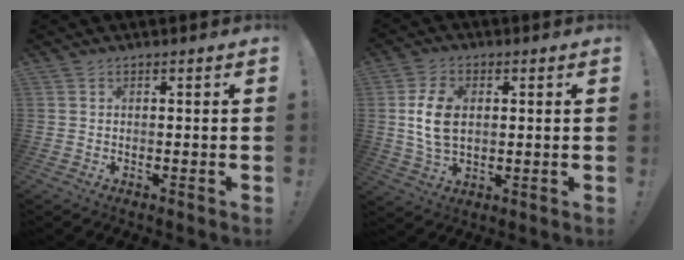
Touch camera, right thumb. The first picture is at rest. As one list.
[{"total": 10.8, "force": [1.1, 7.2, 8.1], "torque": [-0.145, -0.001, 0.022]}]